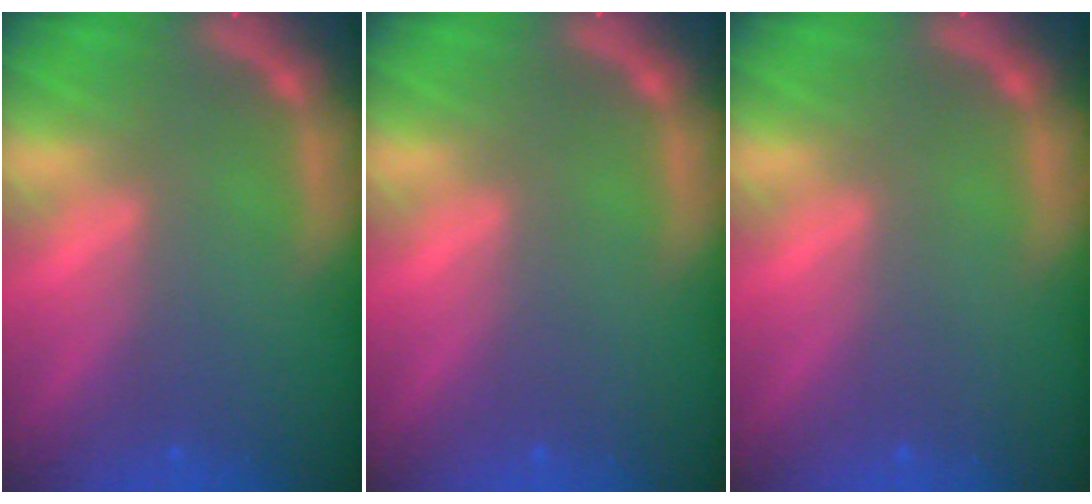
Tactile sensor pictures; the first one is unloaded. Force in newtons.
{"total": 0.0}
{"total": 0.0}